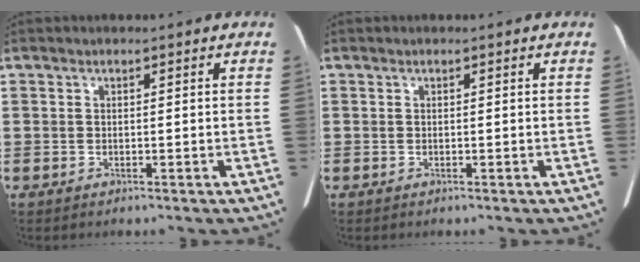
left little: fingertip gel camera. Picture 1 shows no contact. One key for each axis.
{"total": 0.0}